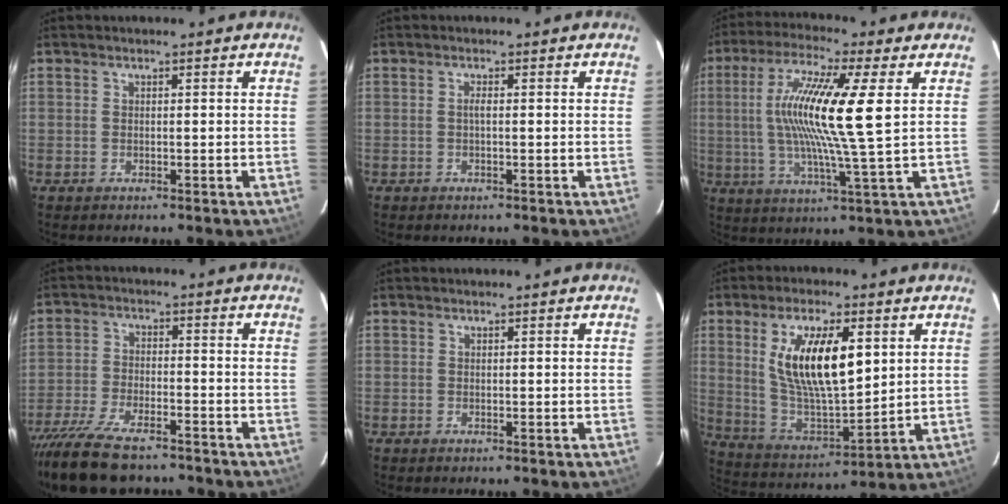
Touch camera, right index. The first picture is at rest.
{"total": 0.9, "force": [-0.1, 0.0, 0.9], "torque": [-0.014, 0.002, -0.004]}
{"total": 15.5, "force": [2.7, 0.2, 15.3], "torque": [-0.275, -0.001, 0.044]}
{"total": 14.9, "force": [-12.2, 4.8, 7.1], "torque": [-0.161, -0.031, -0.211]}
{"total": 0.0}
{"total": 16.5, "force": [4.9, 6.2, 14.5], "torque": [-0.270, -0.003, 0.100]}